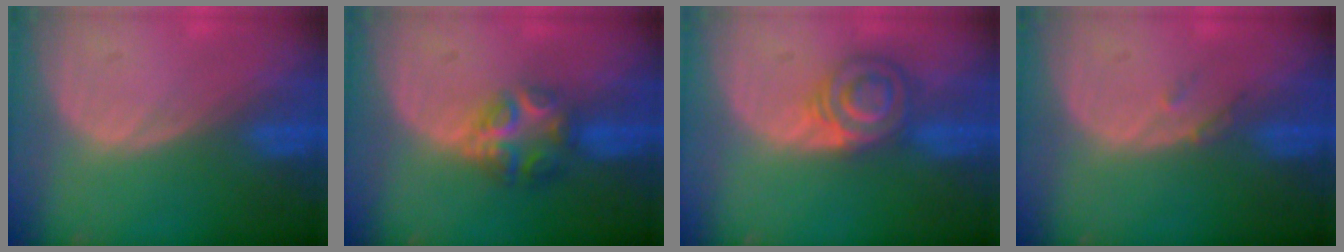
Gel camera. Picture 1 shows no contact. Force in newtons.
{"total": 6.1, "press": 5.4, "slide": 2.8}
{"total": 5.9, "press": 5.9, "slide": 0.8}
{"total": 1.5, "press": 1.3, "slide": 0.7}